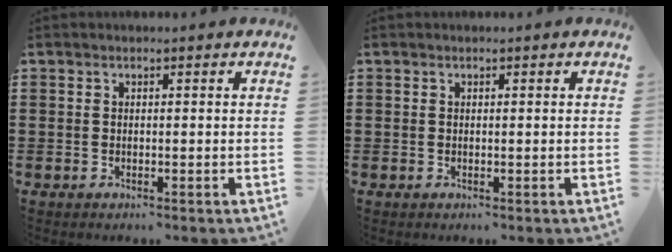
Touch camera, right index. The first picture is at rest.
{"total": 0.0}